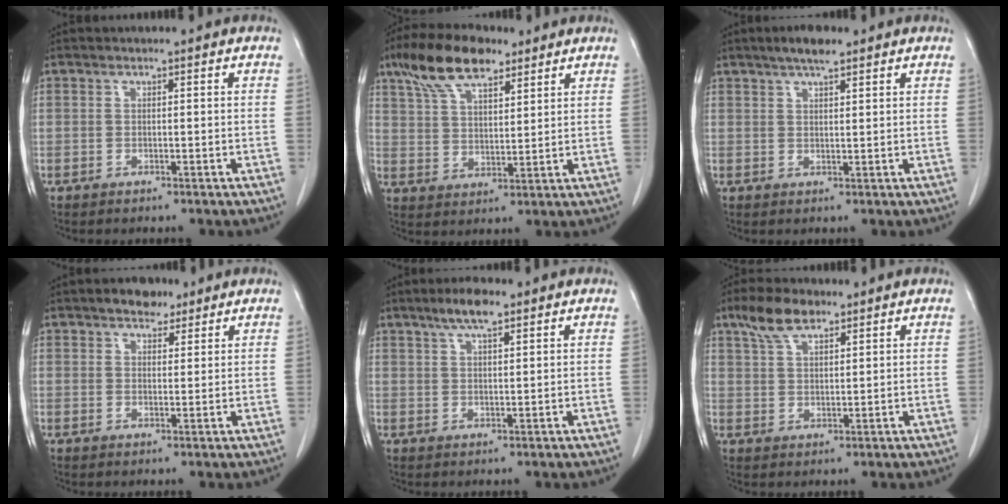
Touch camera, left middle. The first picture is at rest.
{"total": 11.0, "force": [7.7, 4.1, 6.7], "torque": [-0.132, 0.023, 0.144]}
{"total": 4.2, "force": [3.1, 0.8, 2.7], "torque": [-0.050, 0.007, 0.053]}
{"total": 4.2, "force": [3.1, 2.0, 1.9], "torque": [-0.031, 0.008, 0.052]}
{"total": 5.0, "force": [3.5, 1.0, 3.4], "torque": [-0.069, 0.007, 0.063]}
{"total": 6.1, "force": [4.4, 2.3, 3.6], "torque": [-0.078, 0.014, 0.086]}